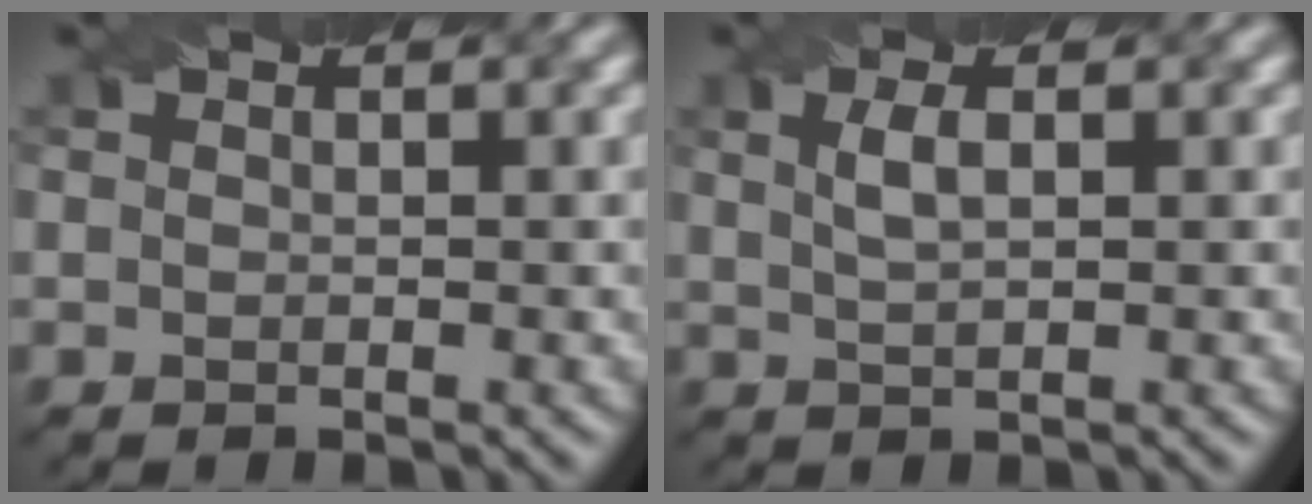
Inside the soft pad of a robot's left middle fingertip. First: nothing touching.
{"total": 2.0, "force": [0.7, 0.7, 1.7], "torque": [-0.037, 0.004, 0.015]}